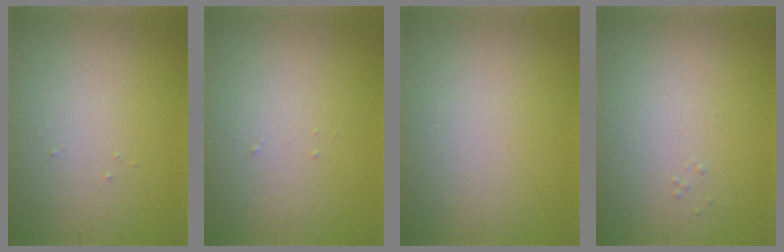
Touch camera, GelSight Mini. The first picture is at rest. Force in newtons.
{"total": 0.0}
{"total": 0.0}
{"total": 0.0}